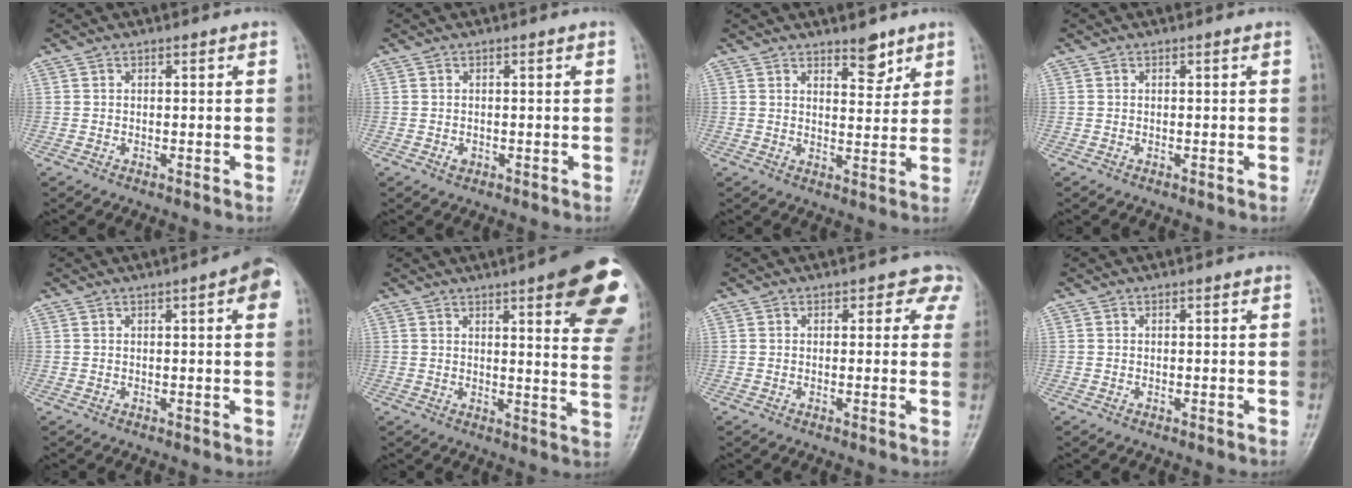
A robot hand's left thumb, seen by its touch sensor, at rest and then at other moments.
{"total": 0.8, "force": [-0.4, 0.7, 0.3], "torque": [-0.002, 0.000, -0.003]}
{"total": 4.5, "force": [3.4, 1.9, 2.3], "torque": [-0.013, -0.026, 0.052]}
{"total": 0.0}
{"total": 5.3, "force": [1.8, 1.2, 4.8], "torque": [-0.051, 0.004, 0.014]}
{"total": 19.4, "force": [9.8, 4.6, 16.1], "torque": [-0.175, -0.035, 0.107]}
{"total": 3.8, "force": [2.4, 2.6, 1.4], "torque": [0.024, -0.007, 0.008]}
{"total": 0.0}